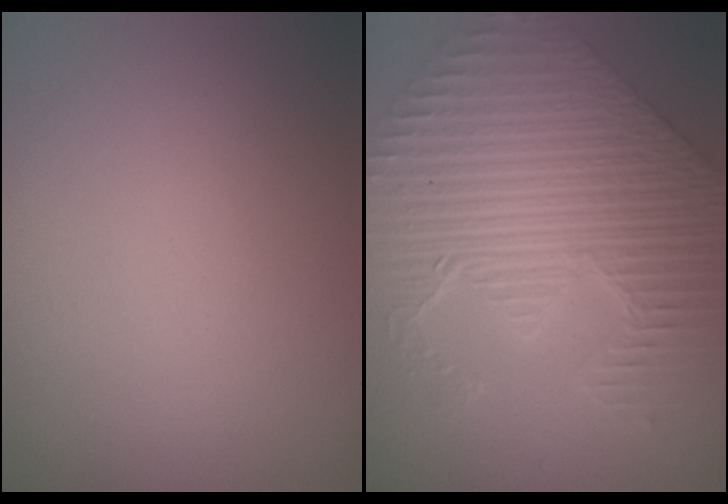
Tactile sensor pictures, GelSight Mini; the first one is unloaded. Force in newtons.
{"total": 7.3, "press": 6.0, "slide": 4.2}